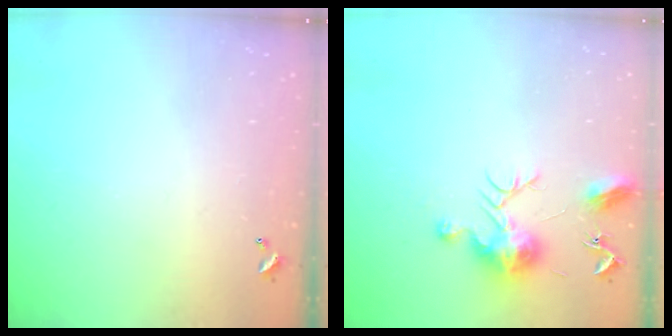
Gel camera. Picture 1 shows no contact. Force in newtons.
{"total": 12.0, "press": 12.0, "slide": 0.5}